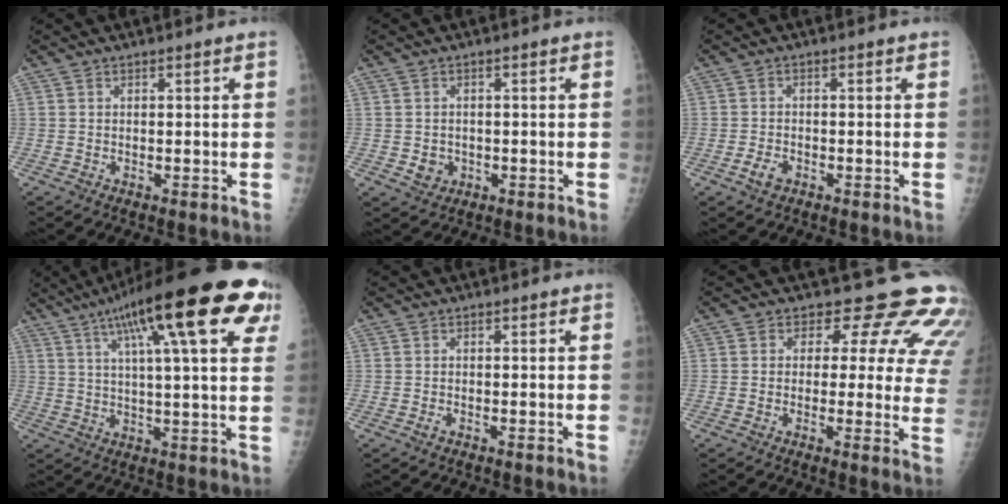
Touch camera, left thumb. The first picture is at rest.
{"total": 3.0, "force": [-0.6, 2.7, 1.1], "torque": [-0.005, 0.003, -0.001]}
{"total": 2.6, "force": [-1.4, 1.7, 1.5], "torque": [-0.028, 0.005, -0.023]}
{"total": 24.9, "force": [12.0, 5.6, 21.1], "torque": [-0.309, 0.007, 0.168]}
{"total": 0.7, "force": [-0.4, 0.4, 0.4], "torque": [-0.008, 0.000, -0.007]}
{"total": 14.8, "force": [10.8, 7.4, 7.0], "torque": [-0.024, -0.049, 0.094]}